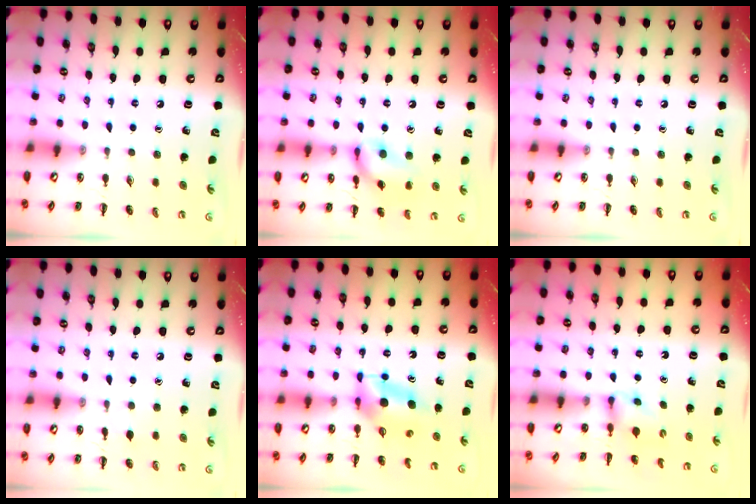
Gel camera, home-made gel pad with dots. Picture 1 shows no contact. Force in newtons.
{"total": 12.9, "press": 12.8, "slide": 1.2}
{"total": 0.0}
{"total": 4.6, "press": 4.4, "slide": 1.5}
{"total": 6.2, "press": 6.1, "slide": 0.8}
{"total": 2.8, "press": 2.5, "slide": 1.3}